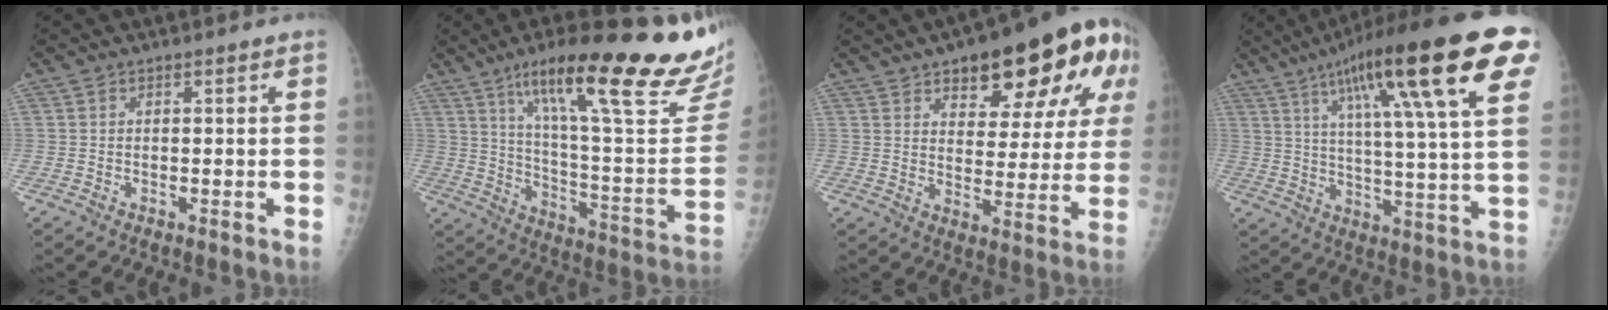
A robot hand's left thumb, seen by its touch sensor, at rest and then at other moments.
{"total": 30.6, "force": [21.0, 4.2, 21.9], "torque": [-0.293, -0.094, 0.312]}
{"total": 21.0, "force": [11.1, 8.9, 15.5], "torque": [-0.163, -0.020, 0.150]}
{"total": 26.5, "force": [12.7, 4.6, 22.8], "torque": [-0.344, -0.007, 0.187]}